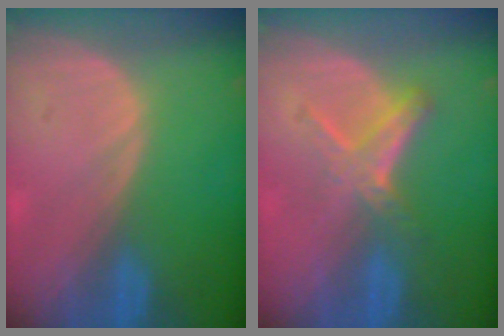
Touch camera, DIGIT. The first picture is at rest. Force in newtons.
{"total": 5.0, "press": 4.7, "slide": 1.5}